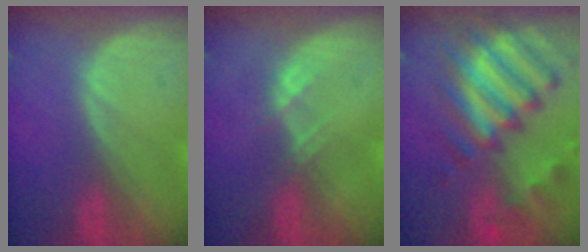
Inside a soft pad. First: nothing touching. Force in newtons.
{"total": 1.5, "press": 1.4, "slide": 0.2}
{"total": 12.4, "press": 10.7, "slide": 6.2}